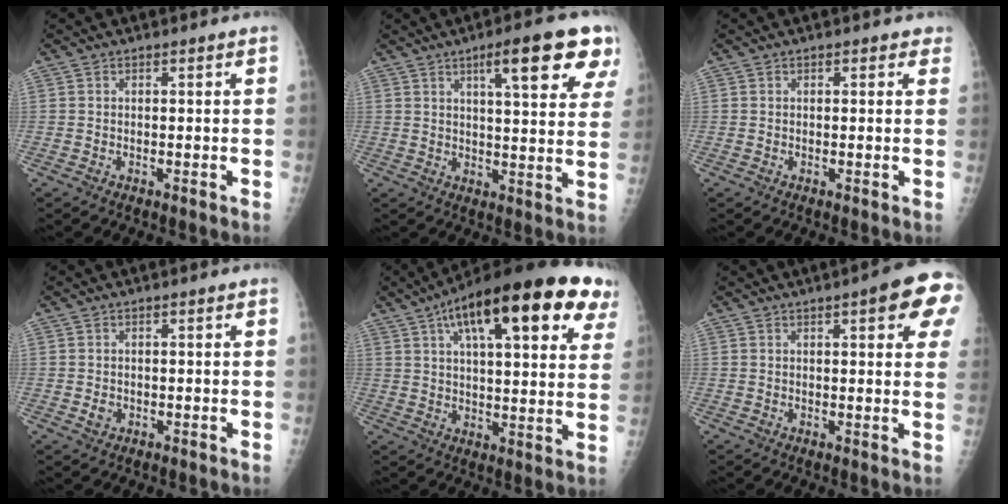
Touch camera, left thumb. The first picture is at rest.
{"total": 14.3, "force": [7.4, 3.0, 11.8], "torque": [-0.135, -0.023, 0.098]}
{"total": 1.4, "force": [0.8, 0.9, 0.6], "torque": [0.010, 0.000, 0.004]}
{"total": 1.3, "force": [-0.3, 1.1, 0.6], "torque": [-0.004, 0.002, -0.002]}
{"total": 26.5, "force": [13.1, 8.7, 21.4], "torque": [-0.299, 0.007, 0.186]}
{"total": 10.0, "force": [4.1, 2.6, 8.7], "torque": [-0.079, -0.005, 0.042]}